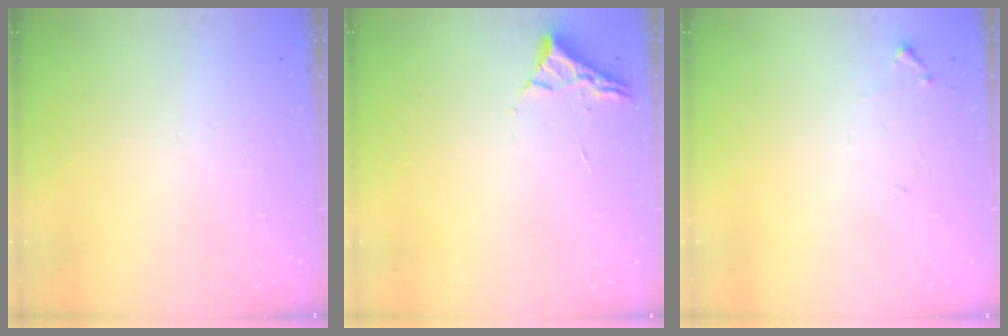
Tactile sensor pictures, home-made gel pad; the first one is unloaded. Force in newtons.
{"total": 3.1, "press": 3.0, "slide": 0.4}
{"total": 5.8, "press": 5.7, "slide": 0.4}